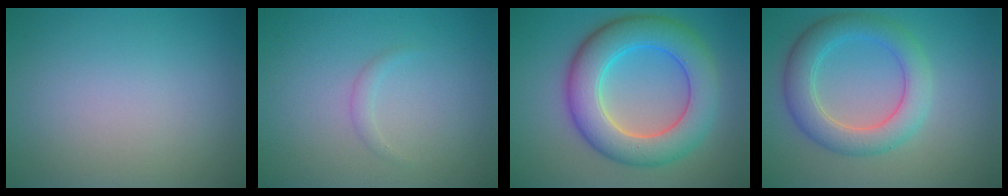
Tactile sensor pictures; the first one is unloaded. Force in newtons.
{"total": 0.8, "press": 0.8, "slide": 0.0}
{"total": 8.4, "press": 8.4, "slide": 0.5}
{"total": 5.1, "press": 5.1, "slide": 0.2}